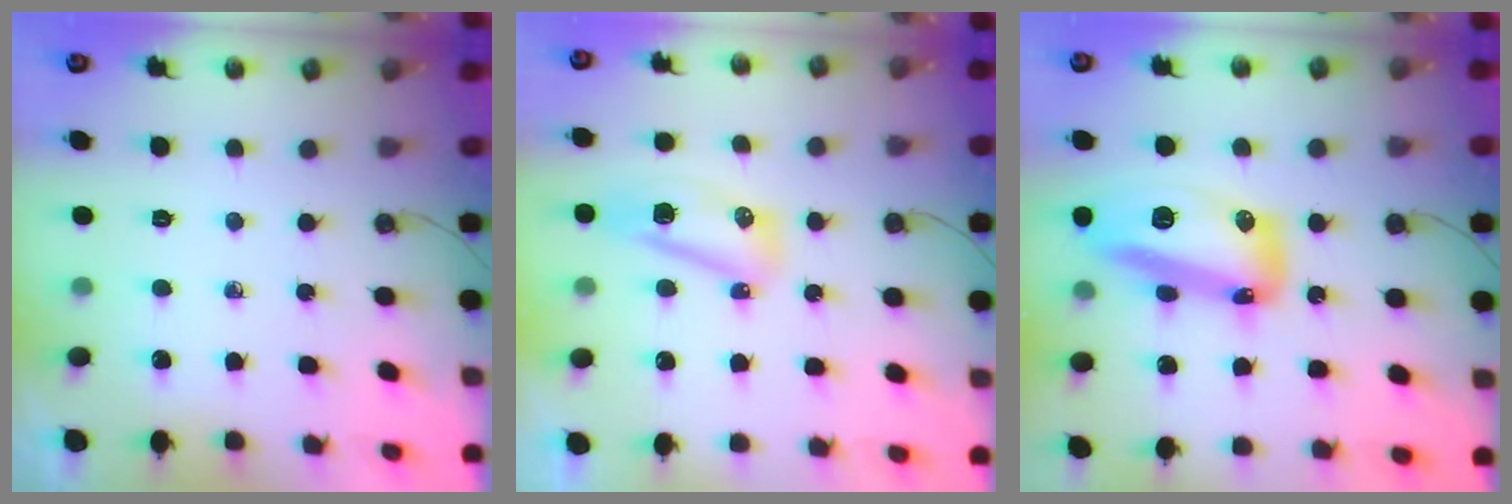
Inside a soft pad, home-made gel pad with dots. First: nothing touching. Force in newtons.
{"total": 8.2, "press": 8.2, "slide": 0.6}
{"total": 17.2, "press": 17.0, "slide": 2.2}